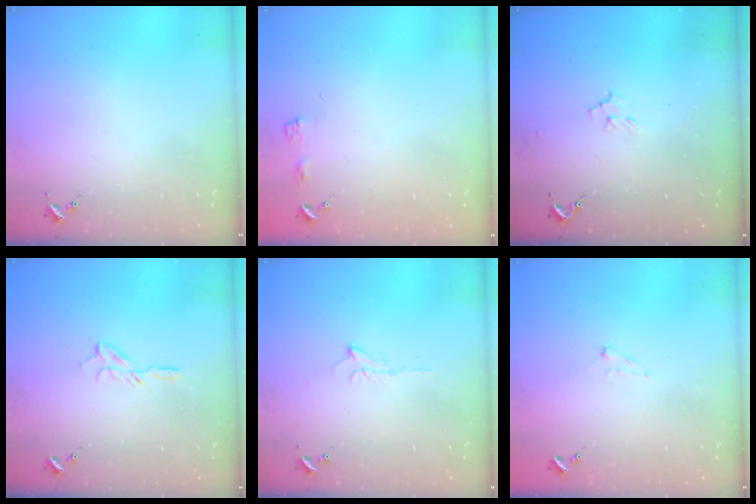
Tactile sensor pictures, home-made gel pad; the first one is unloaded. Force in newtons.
{"total": 3.9, "press": 3.9, "slide": 0.4}
{"total": 6.2, "press": 6.1, "slide": 0.9}
{"total": 6.9, "press": 6.9, "slide": 0.7}
{"total": 6.5, "press": 6.5, "slide": 0.8}
{"total": 6.0, "press": 6.0, "slide": 0.6}